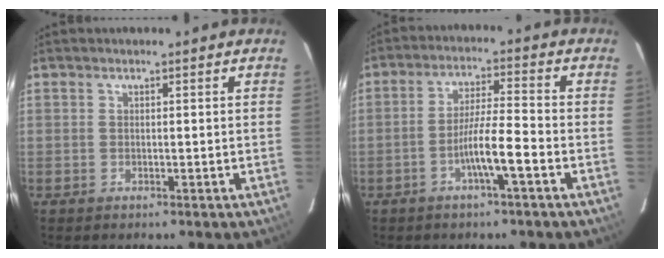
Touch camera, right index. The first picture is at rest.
{"total": 6.9, "force": [-2.9, -0.1, 6.2], "torque": [-0.117, 0.005, -0.053]}